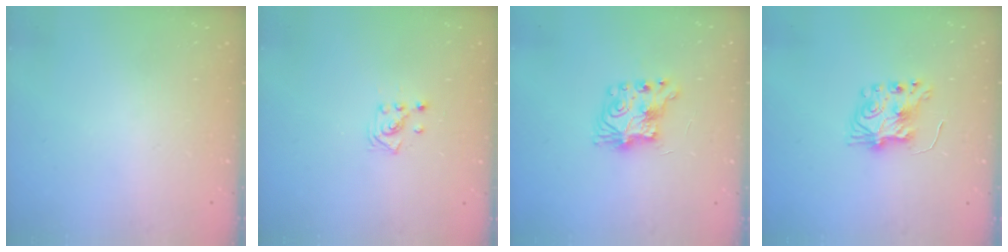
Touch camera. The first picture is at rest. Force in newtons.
{"total": 2.0, "press": 1.9, "slide": 0.8}
{"total": 8.1, "press": 8.1, "slide": 0.3}
{"total": 7.0, "press": 7.0, "slide": 0.3}